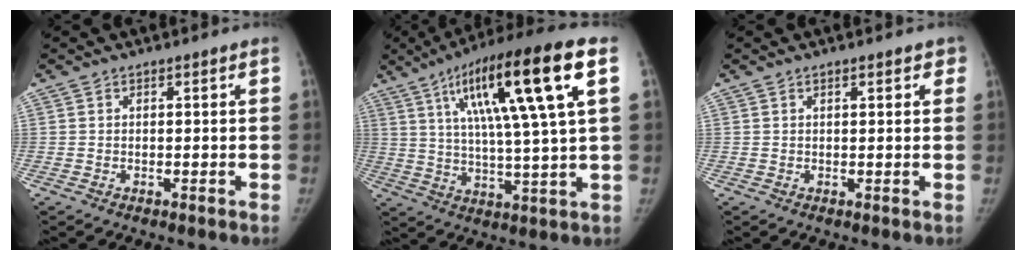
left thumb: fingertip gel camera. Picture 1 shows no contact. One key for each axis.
{"total": 20.8, "fx": 7.7, "fy": 2.7, "fz": 19.1, "tx": -0.314, "ty": 0.001, "tz": 0.119}
{"total": 2.5, "fx": 1.4, "fy": 1.1, "fz": 1.7, "tx": -0.009, "ty": -0.001, "tz": 0.014}